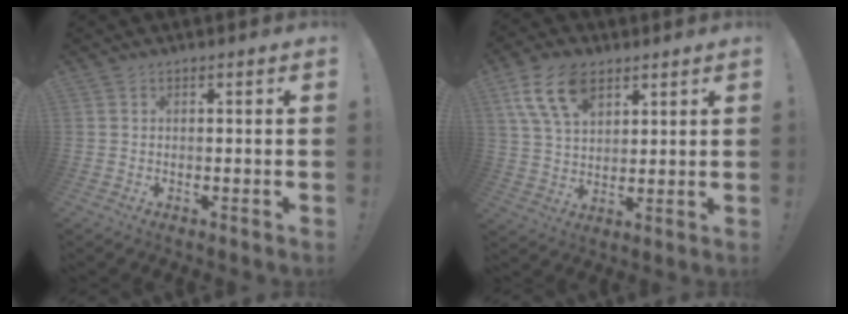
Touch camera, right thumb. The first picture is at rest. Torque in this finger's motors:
{"motor_torque": [1.18, 1.86, 0.55, -0.26, 0.36]}